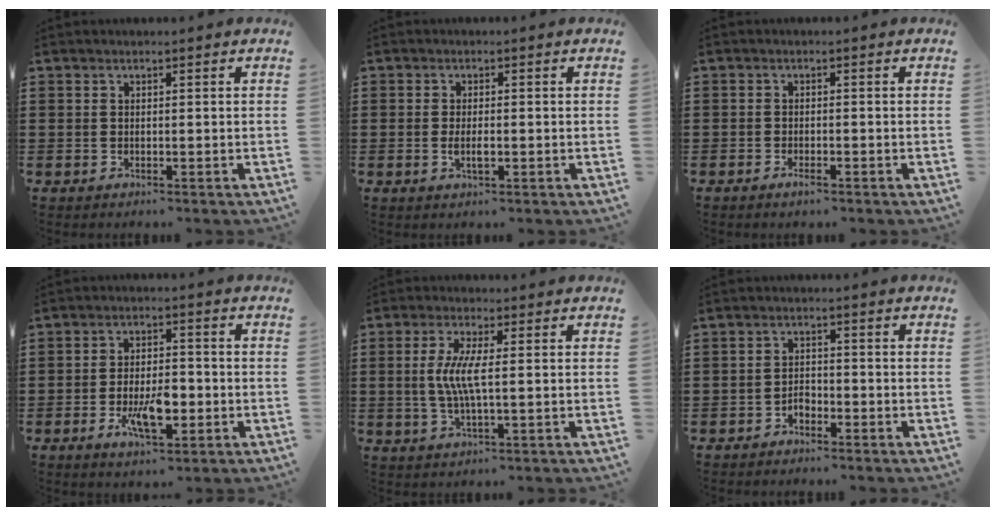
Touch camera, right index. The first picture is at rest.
{"total": 2.6, "force": [-0.5, 0.8, 2.4], "torque": [-0.043, 0.000, -0.009]}
{"total": 1.3, "force": [-0.9, 0.3, 0.8], "torque": [-0.018, -0.007, -0.016]}
{"total": 7.2, "force": [-2.4, 3.0, 6.1], "torque": [-0.111, -0.002, -0.044]}
{"total": 5.8, "force": [0.1, 1.2, 5.6], "torque": [-0.125, -0.008, -0.009]}
{"total": 2.0, "force": [-1.6, 1.1, 0.7], "torque": [-0.020, 0.004, -0.034]}